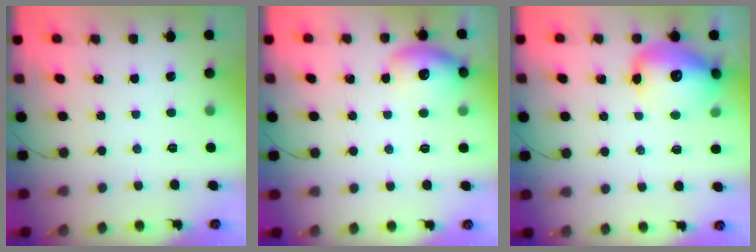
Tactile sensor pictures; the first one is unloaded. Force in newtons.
{"total": 11.5, "press": 11.4, "slide": 1.3}
{"total": 15.0, "press": 14.4, "slide": 4.5}